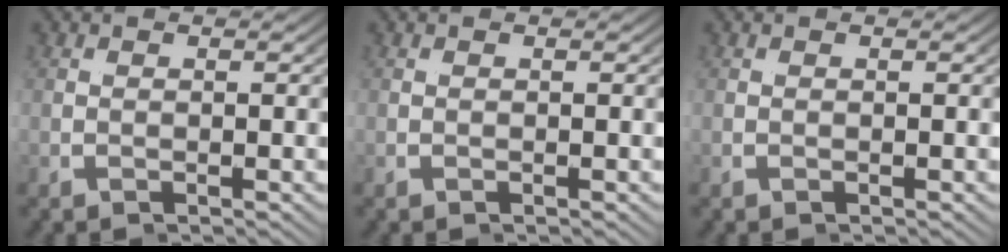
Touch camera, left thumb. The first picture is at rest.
{"total": 0.0}
{"total": 0.0}